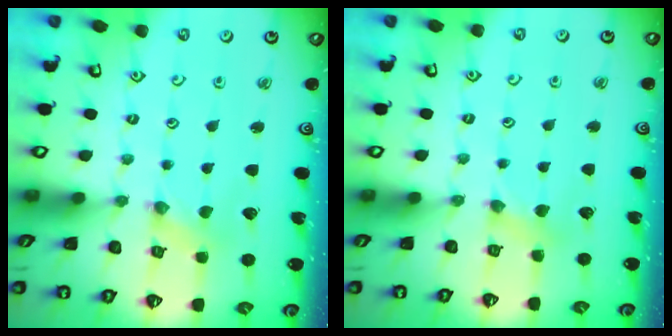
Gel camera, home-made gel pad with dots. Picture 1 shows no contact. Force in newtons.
{"total": 2.8, "press": 2.7, "slide": 0.5}